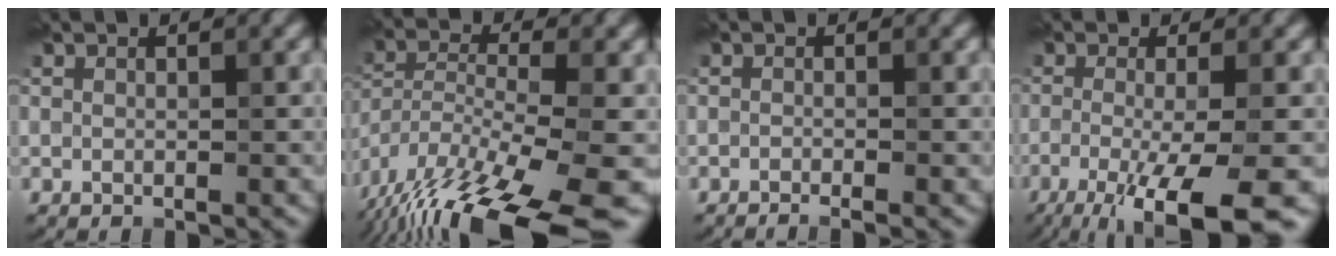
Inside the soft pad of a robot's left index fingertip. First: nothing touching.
{"total": 16.4, "force": [-11.7, 4.1, 10.8], "torque": [-0.212, -0.030, -0.190]}
{"total": 1.1, "force": [-0.7, 0.2, 0.7], "torque": [-0.008, -0.008, -0.015]}
{"total": 9.2, "force": [-4.4, 2.1, 7.8], "torque": [-0.117, -0.015, -0.076]}